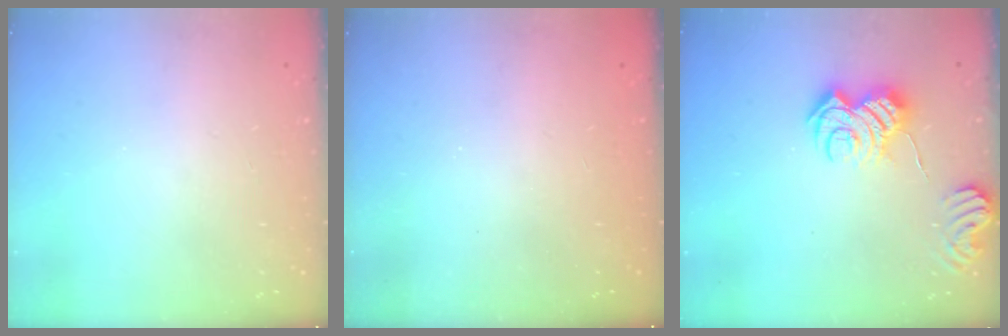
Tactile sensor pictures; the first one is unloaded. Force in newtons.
{"total": 2.3, "press": 2.2, "slide": 0.7}
{"total": 9.8, "press": 9.8, "slide": 0.4}